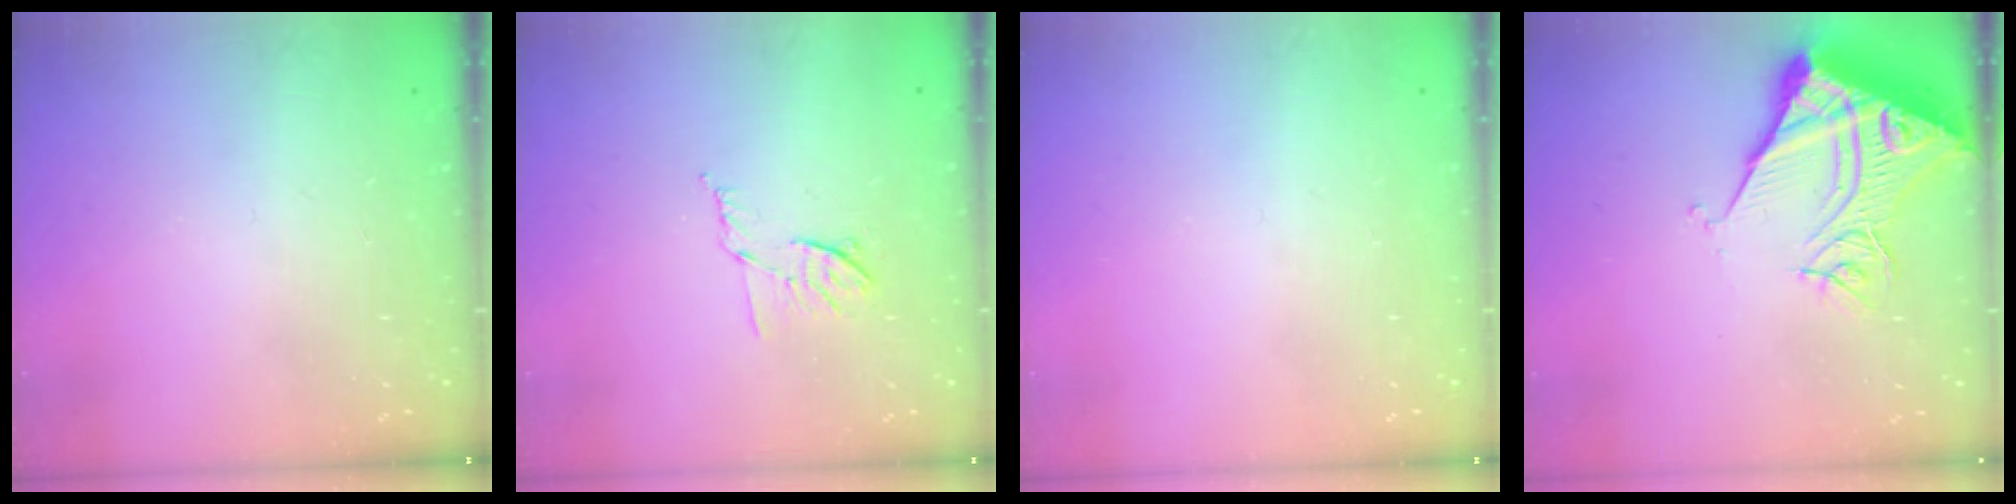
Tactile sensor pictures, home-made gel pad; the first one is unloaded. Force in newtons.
{"total": 6.5, "press": 6.4, "slide": 1.0}
{"total": 0.0}
{"total": 13.1, "press": 13.0, "slide": 1.7}